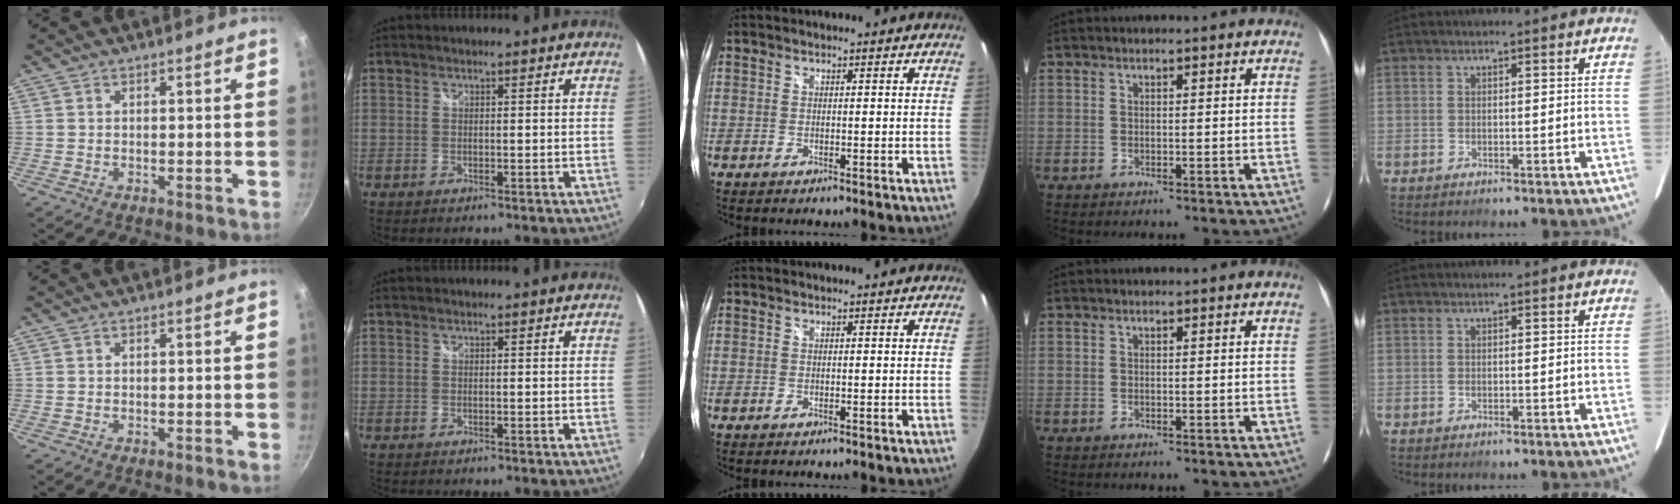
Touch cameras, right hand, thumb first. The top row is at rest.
{}